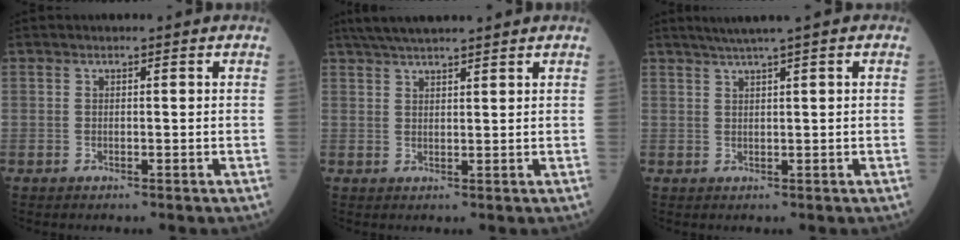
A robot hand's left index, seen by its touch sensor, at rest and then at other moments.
{"total": 6.9, "force": [5.9, 0.3, 3.6], "torque": [-0.056, 0.035, 0.098]}
{"total": 4.0, "force": [2.6, -0.4, 3.0], "torque": [-0.054, 0.016, 0.046]}